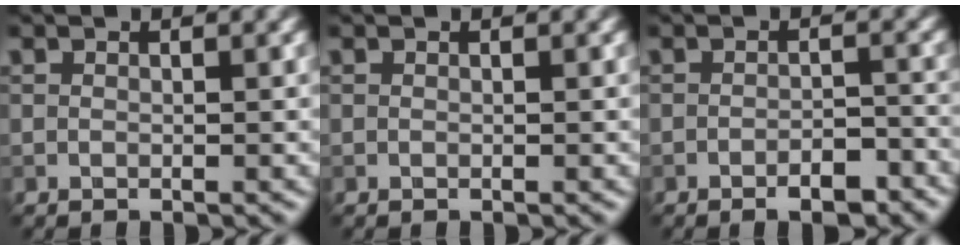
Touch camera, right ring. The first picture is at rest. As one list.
[{"total": 0.0}, {"total": 3.1, "force": [-2.0, 0.9, 2.2], "torque": [-0.032, 0.002, -0.029]}]